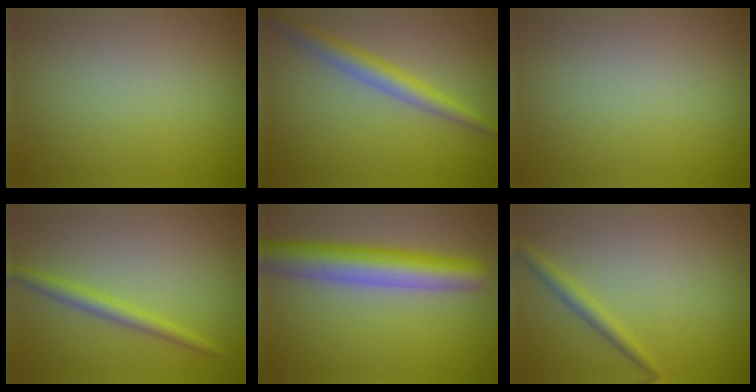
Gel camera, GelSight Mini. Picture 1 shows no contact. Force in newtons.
{"total": 3.2, "press": 3.2, "slide": 0.1}
{"total": 0.0}
{"total": 2.0, "press": 2.0, "slide": 0.1}
{"total": 6.6, "press": 6.6, "slide": 0.1}
{"total": 1.6, "press": 1.6, "slide": 0.1}